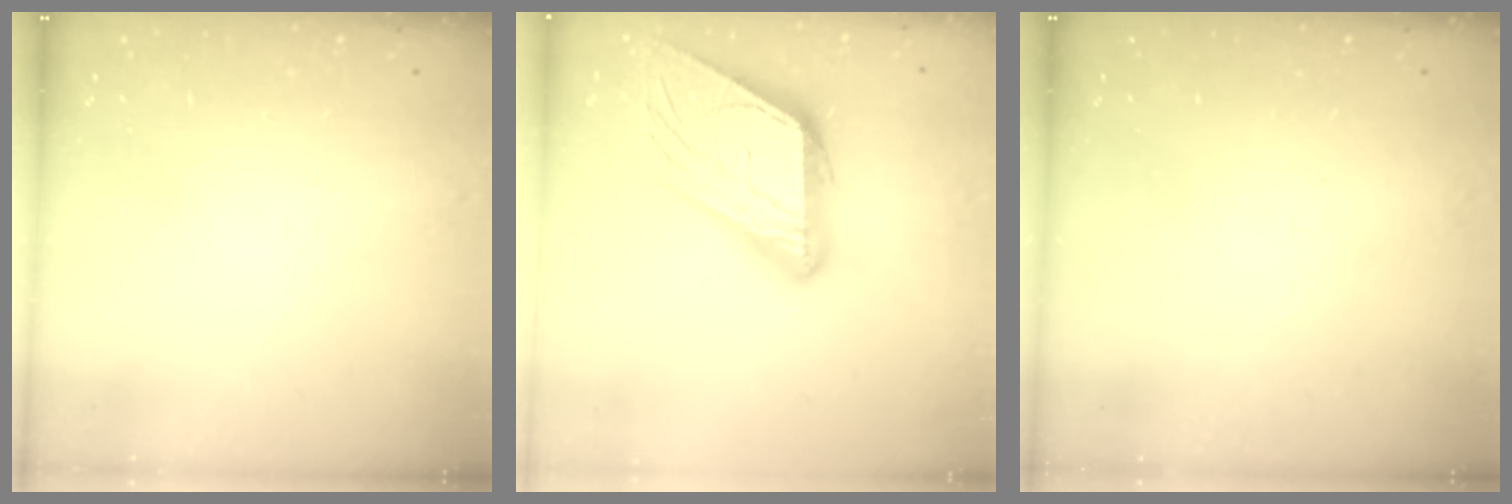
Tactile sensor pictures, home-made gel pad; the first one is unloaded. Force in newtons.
{"total": 20.7, "press": 20.6, "slide": 2.1}
{"total": 0.0}